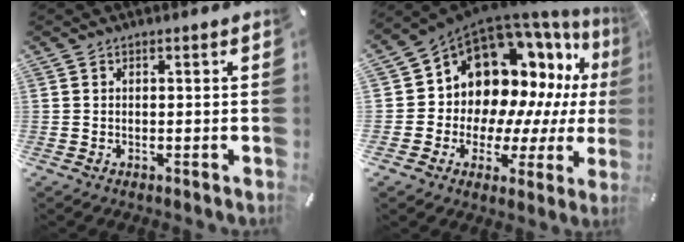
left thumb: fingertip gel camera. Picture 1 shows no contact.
{"total": 15.0, "force": [7.5, 11.6, 5.9], "torque": [-0.080, -0.099, 0.156]}